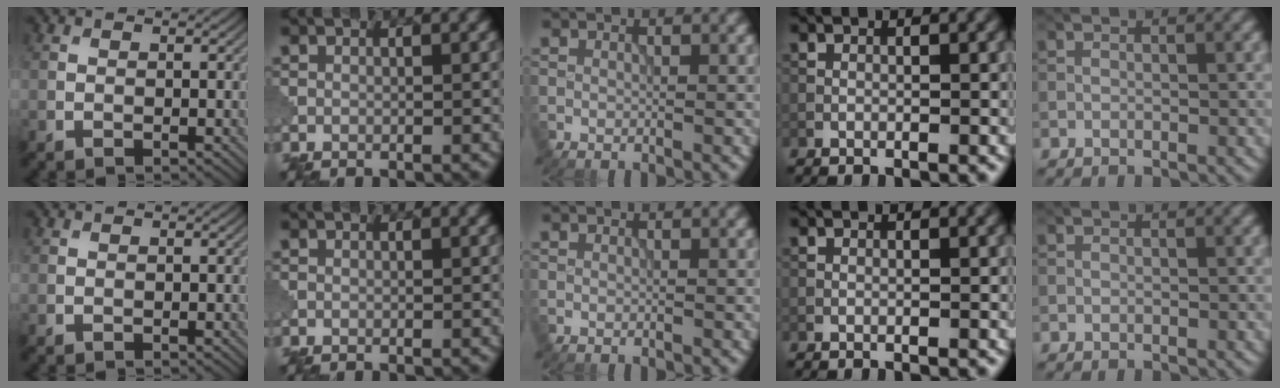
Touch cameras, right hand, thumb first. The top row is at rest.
{}